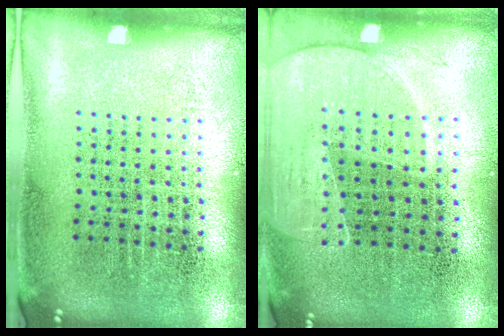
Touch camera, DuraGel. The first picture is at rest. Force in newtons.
{"total": 1.6, "press": 1.4, "slide": 0.7}